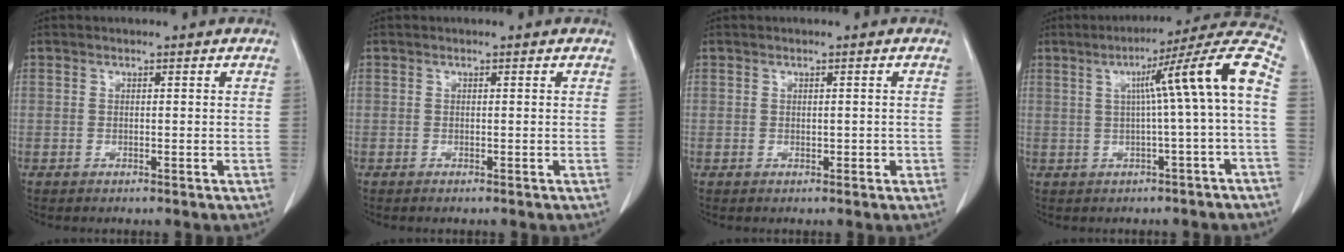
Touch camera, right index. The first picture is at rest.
{"total": 0.0}
{"total": 0.9, "force": [-0.2, 0.7, 0.6], "torque": [-0.003, 0.005, 0.000]}
{"total": 12.0, "force": [0.5, -1.2, 11.9], "torque": [-0.155, 0.034, 0.005]}